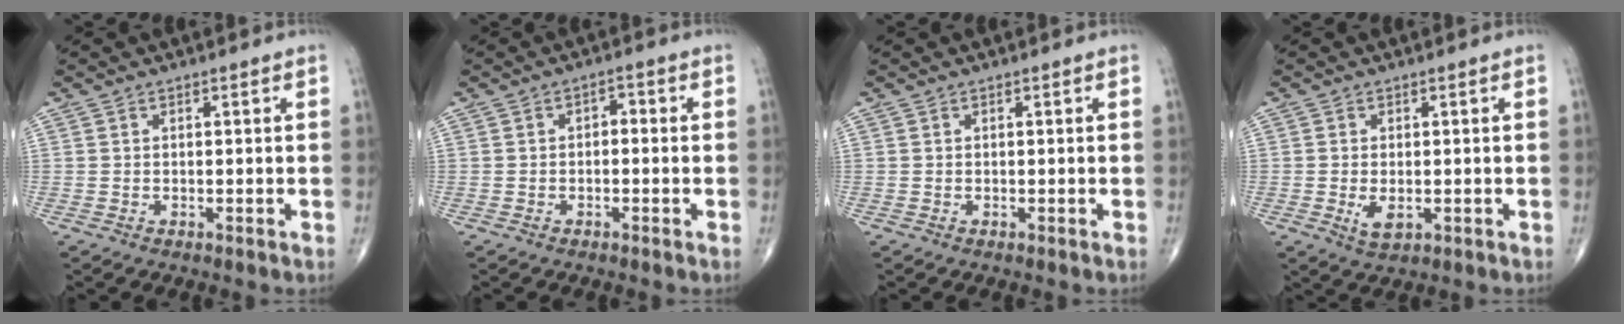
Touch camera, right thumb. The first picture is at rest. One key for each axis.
{"total": 1.8, "fx": -0.2, "fy": 1.2, "fz": 1.4, "tx": -0.009, "ty": 0.011, "tz": -0.011}
{"total": 0.0}
{"total": 3.2, "fx": -0.6, "fy": 1.7, "fz": 2.7, "tx": -0.048, "ty": -0.008, "tz": -0.005}